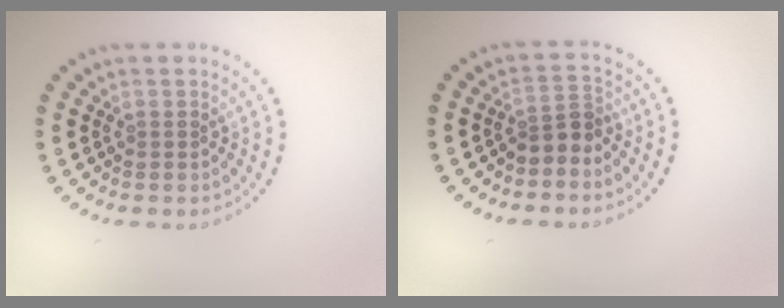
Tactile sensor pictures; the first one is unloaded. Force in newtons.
{"total": 2.4, "press": 1.9, "slide": 1.4}